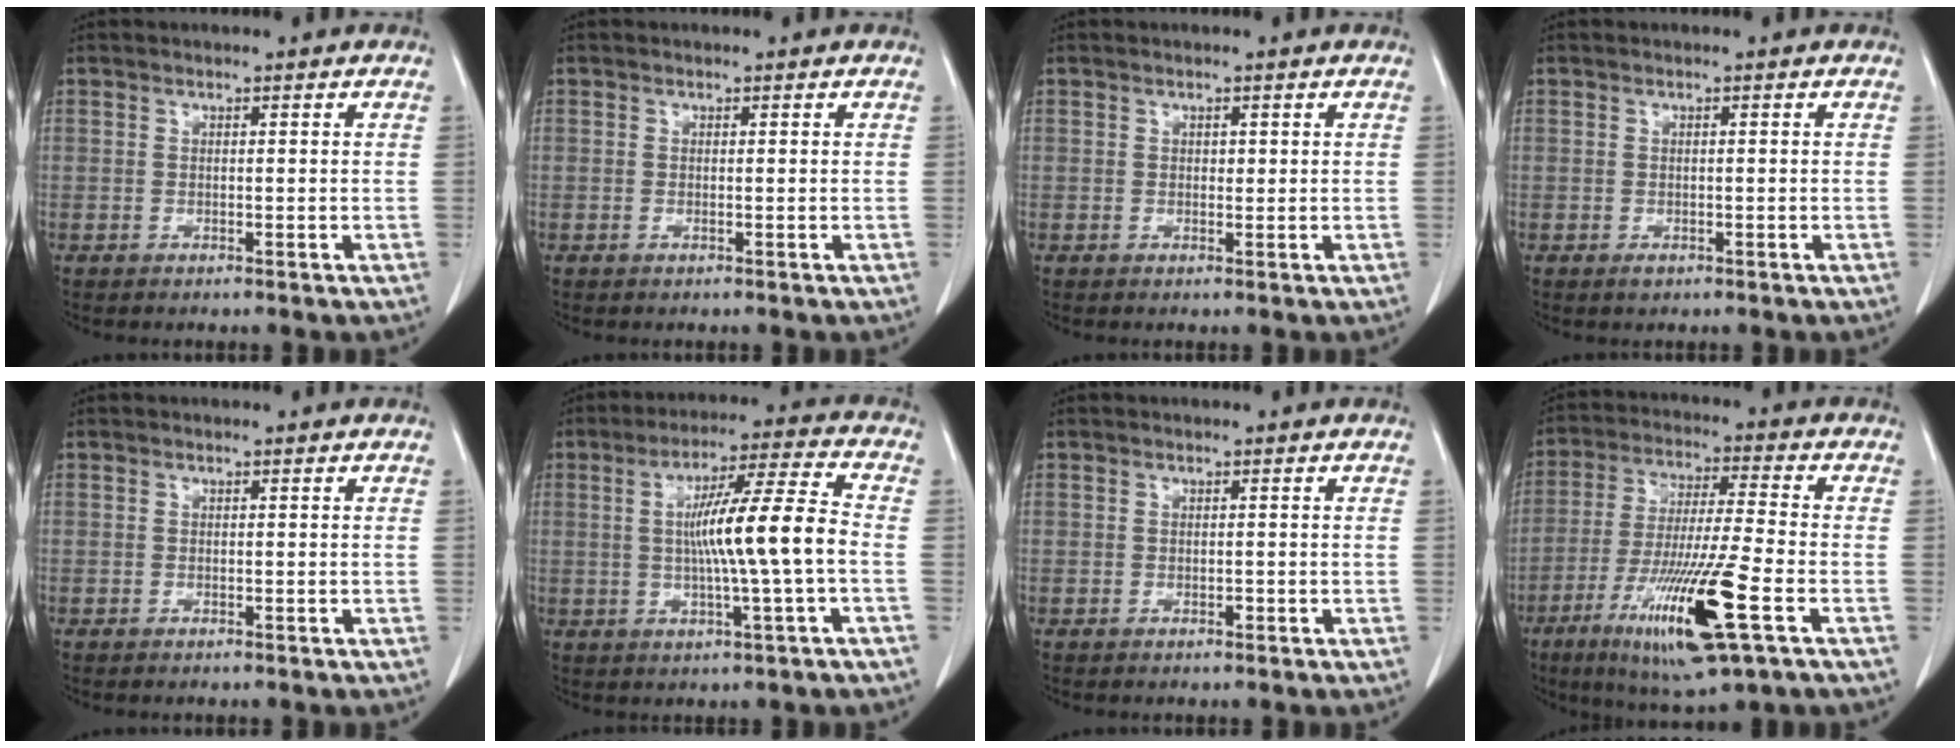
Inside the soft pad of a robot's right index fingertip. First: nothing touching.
{"total": 0.0}
{"total": 0.8, "force": [0.3, 0.6, 0.4], "torque": [-0.002, 0.001, 0.003]}
{"total": 0.9, "force": [-0.5, 0.5, 0.6], "torque": [-0.007, 0.000, -0.004]}
{"total": 0.0}
{"total": 11.6, "force": [-0.7, -0.6, 11.5], "torque": [-0.196, 0.009, -0.014]}
{"total": 0.6, "force": [-0.2, 0.3, 0.4], "torque": [-0.007, 0.000, -0.003]}
{"total": 16.9, "force": [-7.2, 0.9, 15.3], "torque": [-0.300, -0.036, -0.127]}